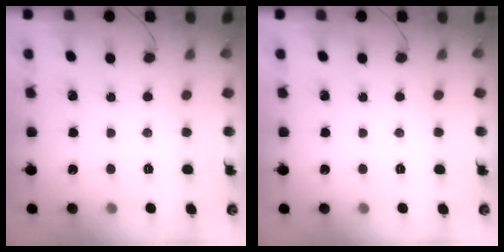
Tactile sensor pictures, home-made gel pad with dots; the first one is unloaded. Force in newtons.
{"total": 0.0}